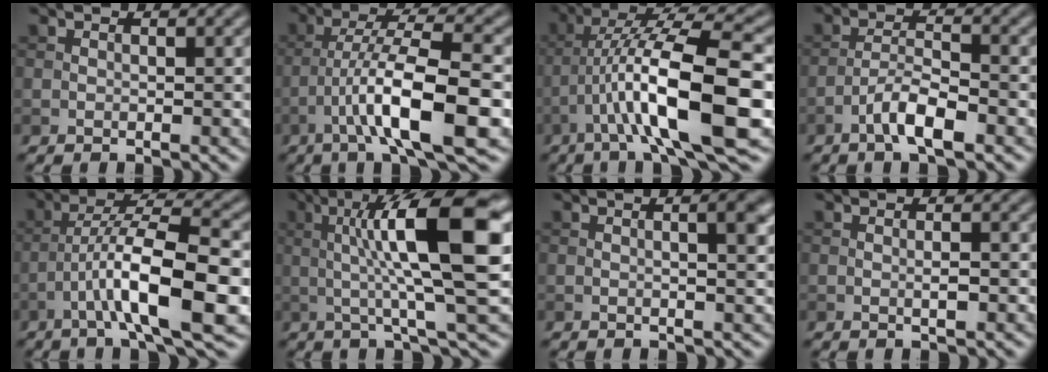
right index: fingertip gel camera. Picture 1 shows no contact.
{"total": 9.5, "force": [-3.8, 1.8, 8.5], "torque": [-0.139, 0.016, -0.066]}
{"total": 11.3, "force": [-3.4, 2.3, 10.6], "torque": [-0.183, 0.022, -0.057]}
{"total": 3.8, "force": [-2.2, 0.8, 3.0], "torque": [-0.057, 0.010, -0.047]}
{"total": 9.5, "force": [-3.3, 2.0, 8.7], "torque": [-0.142, 0.018, -0.060]}
{"total": 11.5, "force": [1.7, 2.2, 11.2], "torque": [-0.165, 0.010, 0.028]}
{"total": 3.4, "force": [0.7, 1.1, 3.1], "torque": [-0.024, 0.010, 0.000]}
{"total": 1.0, "force": [-0.1, 0.1, 1.0], "torque": [-0.018, -0.001, -0.002]}